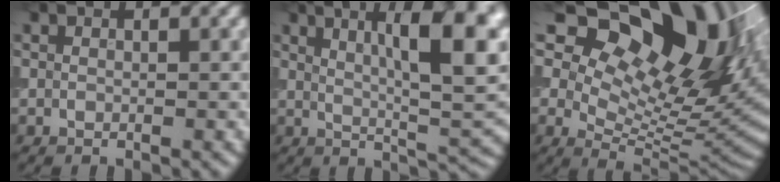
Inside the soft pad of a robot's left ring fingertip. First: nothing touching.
{"total": 11.9, "force": [4.2, 3.4, 10.6], "torque": [-0.121, 0.009, 0.065]}
{"total": 17.2, "force": [8.1, 9.4, 11.8], "torque": [-0.168, 0.022, 0.144]}